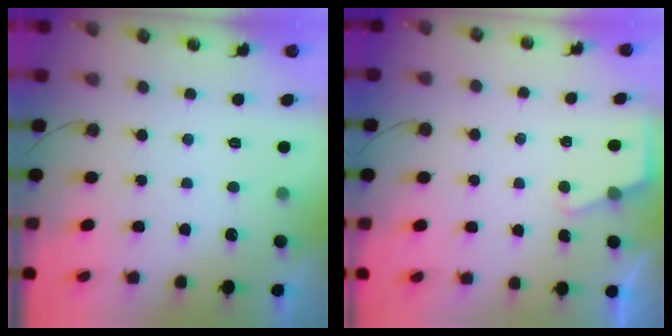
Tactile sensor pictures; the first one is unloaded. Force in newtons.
{"total": 2.7, "press": 2.7, "slide": 0.4}